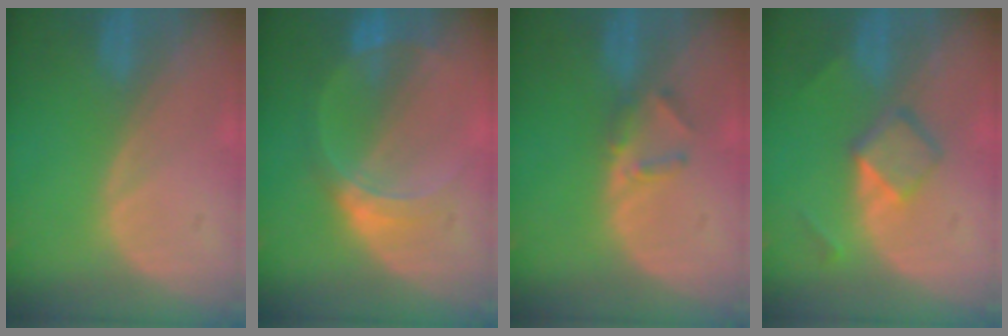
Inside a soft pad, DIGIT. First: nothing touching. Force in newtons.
{"total": 6.8, "press": 6.0, "slide": 3.2}
{"total": 2.5, "press": 2.3, "slide": 1.0}
{"total": 4.6, "press": 4.5, "slide": 1.0}